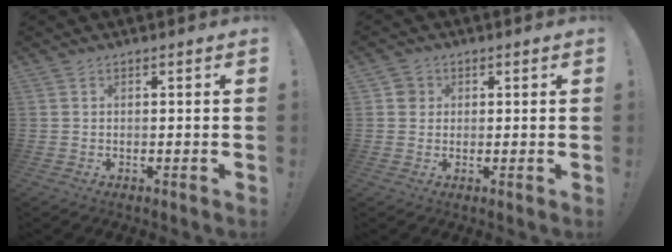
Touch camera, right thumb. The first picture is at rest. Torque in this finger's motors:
{"motor_torque": [-0.11, 0.23, -0.21, 0.15, -0.01]}